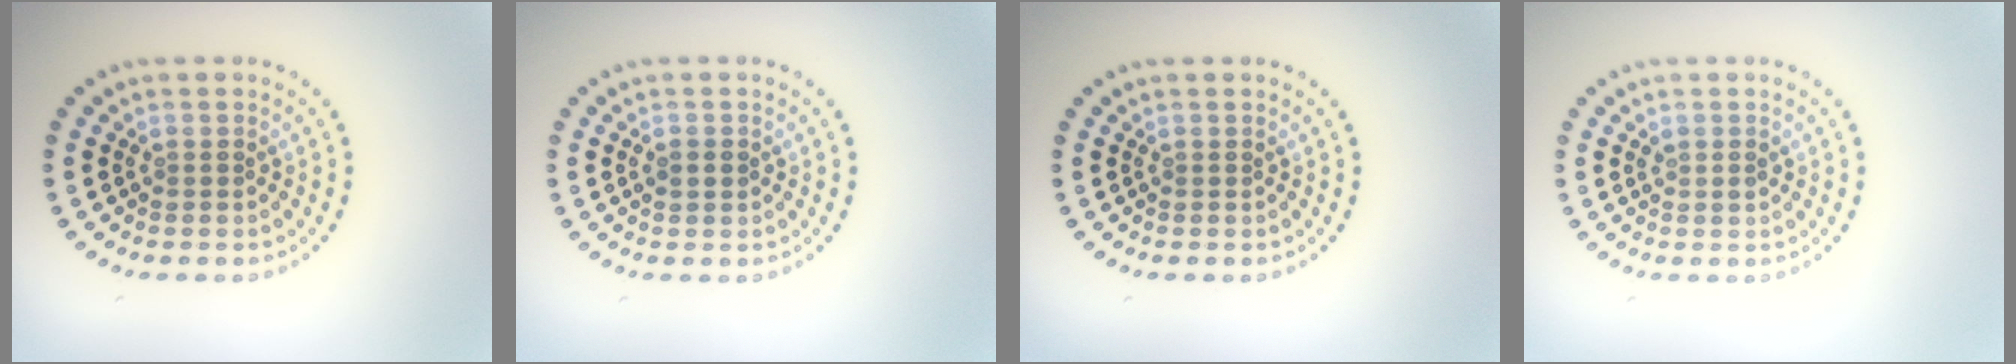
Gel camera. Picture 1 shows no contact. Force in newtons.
{"total": 1.2, "press": 1.2, "slide": 0.2}
{"total": 0.0}
{"total": 0.7, "press": 0.6, "slide": 0.2}